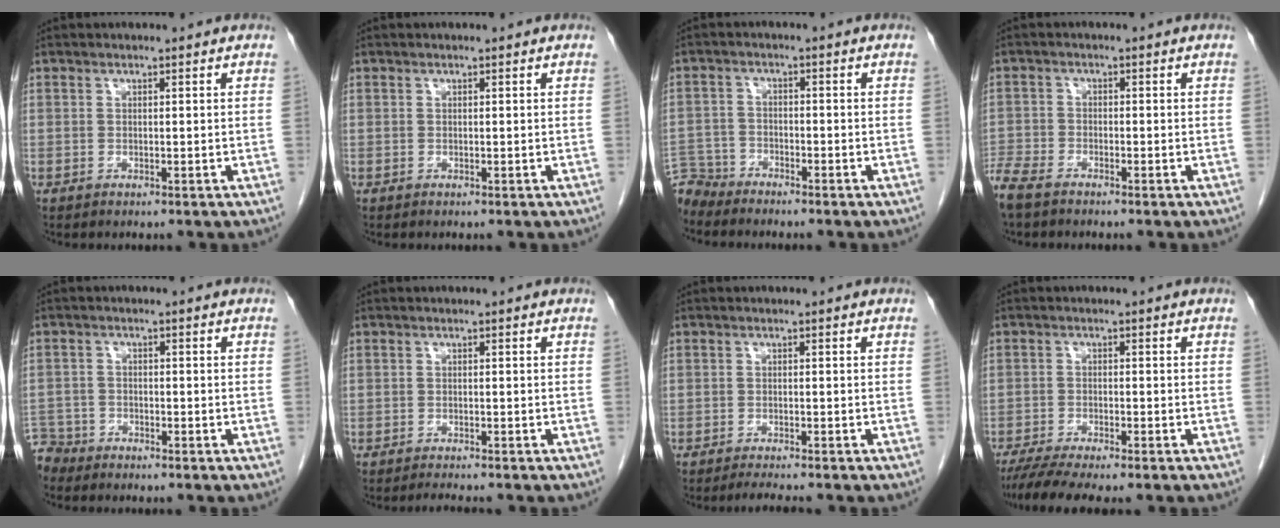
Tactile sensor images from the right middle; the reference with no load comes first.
{"total": 0.0}
{"total": 5.3, "force": [-5.2, 1.2, -0.4], "torque": [0.015, -0.007, -0.101]}
{"total": 5.9, "force": [-5.0, 1.8, 2.6], "torque": [-0.056, -0.014, -0.097]}
{"total": 4.2, "force": [-3.9, 1.3, -0.8], "torque": [0.021, -0.007, -0.078]}
{"total": 2.2, "force": [-2.1, -0.1, 0.7], "torque": [-0.014, -0.008, -0.030]}
{"total": 3.0, "force": [-2.7, -0.1, 1.2], "torque": [-0.023, -0.011, -0.042]}
{"total": 7.6, "force": [-6.4, 0.3, 4.0], "torque": [-0.057, -0.014, -0.103]}